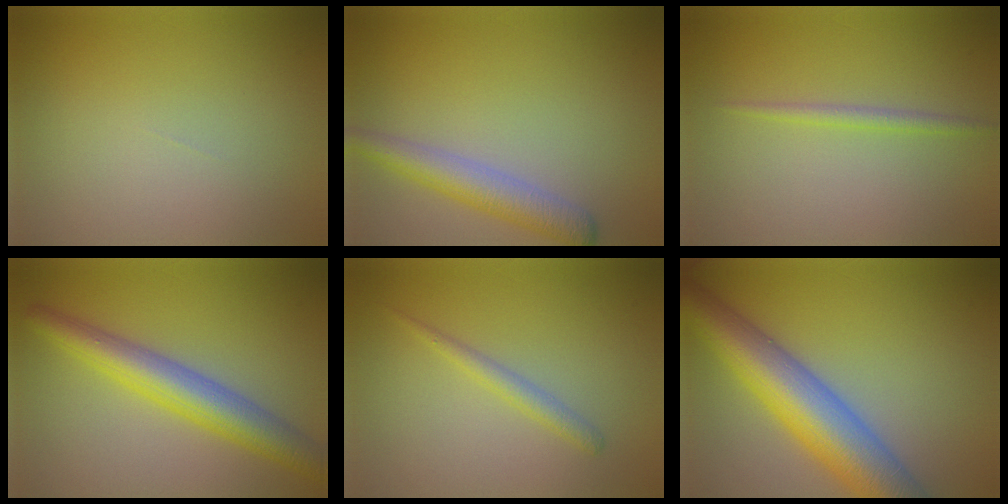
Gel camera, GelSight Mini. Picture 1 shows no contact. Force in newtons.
{"total": 3.8, "press": 3.8, "slide": 0.1}
{"total": 1.2, "press": 1.2, "slide": 0.1}
{"total": 5.7, "press": 5.7, "slide": 0.1}
{"total": 1.5, "press": 1.5, "slide": 0.1}
{"total": 10.8, "press": 10.8, "slide": 0.3}